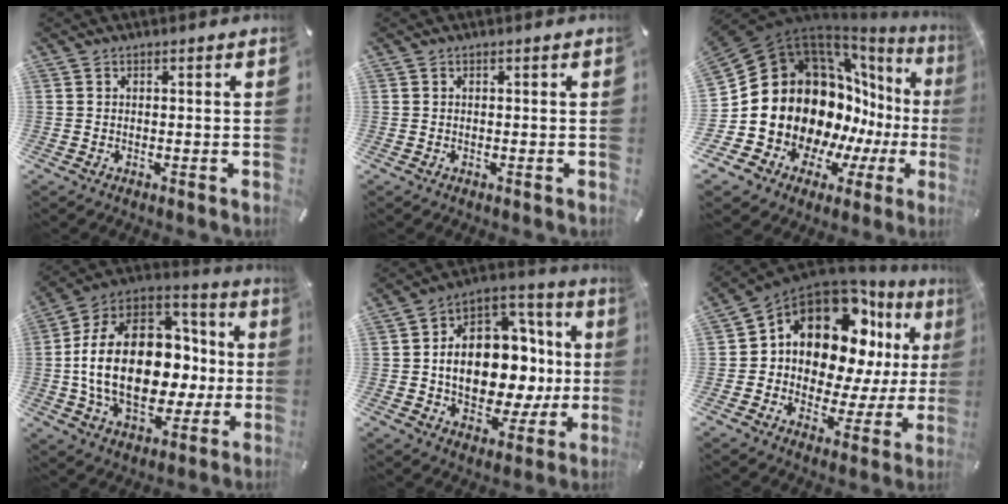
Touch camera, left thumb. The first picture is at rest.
{"total": 0.0}
{"total": 21.9, "force": [0.8, 18.1, 12.3], "torque": [-0.210, -0.083, 0.075]}
{"total": 26.2, "force": [-1.7, 18.0, 18.9], "torque": [-0.369, 0.005, -0.020]}
{"total": 18.0, "force": [-1.3, 13.1, 12.2], "torque": [-0.192, -0.011, -0.015]}
{"total": 15.5, "force": [7.1, 10.4, 9.0], "torque": [-0.146, -0.075, 0.120]}